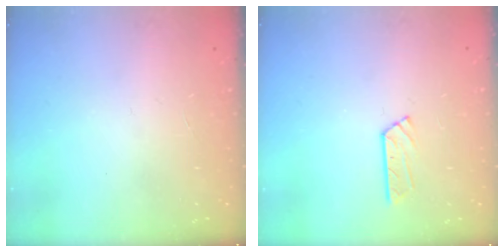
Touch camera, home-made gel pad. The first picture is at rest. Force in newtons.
{"total": 3.7, "press": 3.7, "slide": 0.5}